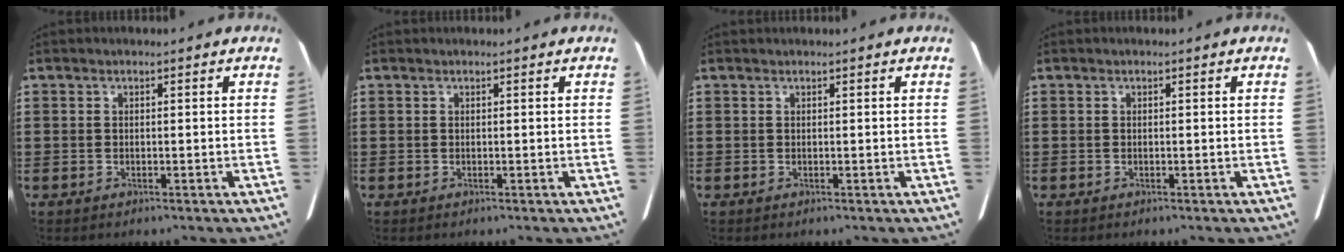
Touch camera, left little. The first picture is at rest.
{"total": 0.0}
{"total": 0.0}
{"total": 0.0}